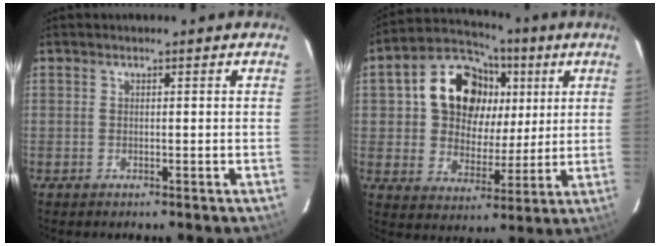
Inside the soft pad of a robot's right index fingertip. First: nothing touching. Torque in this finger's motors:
{"motor_torque": [0.49, 0.23, 0.79, 0.12]}